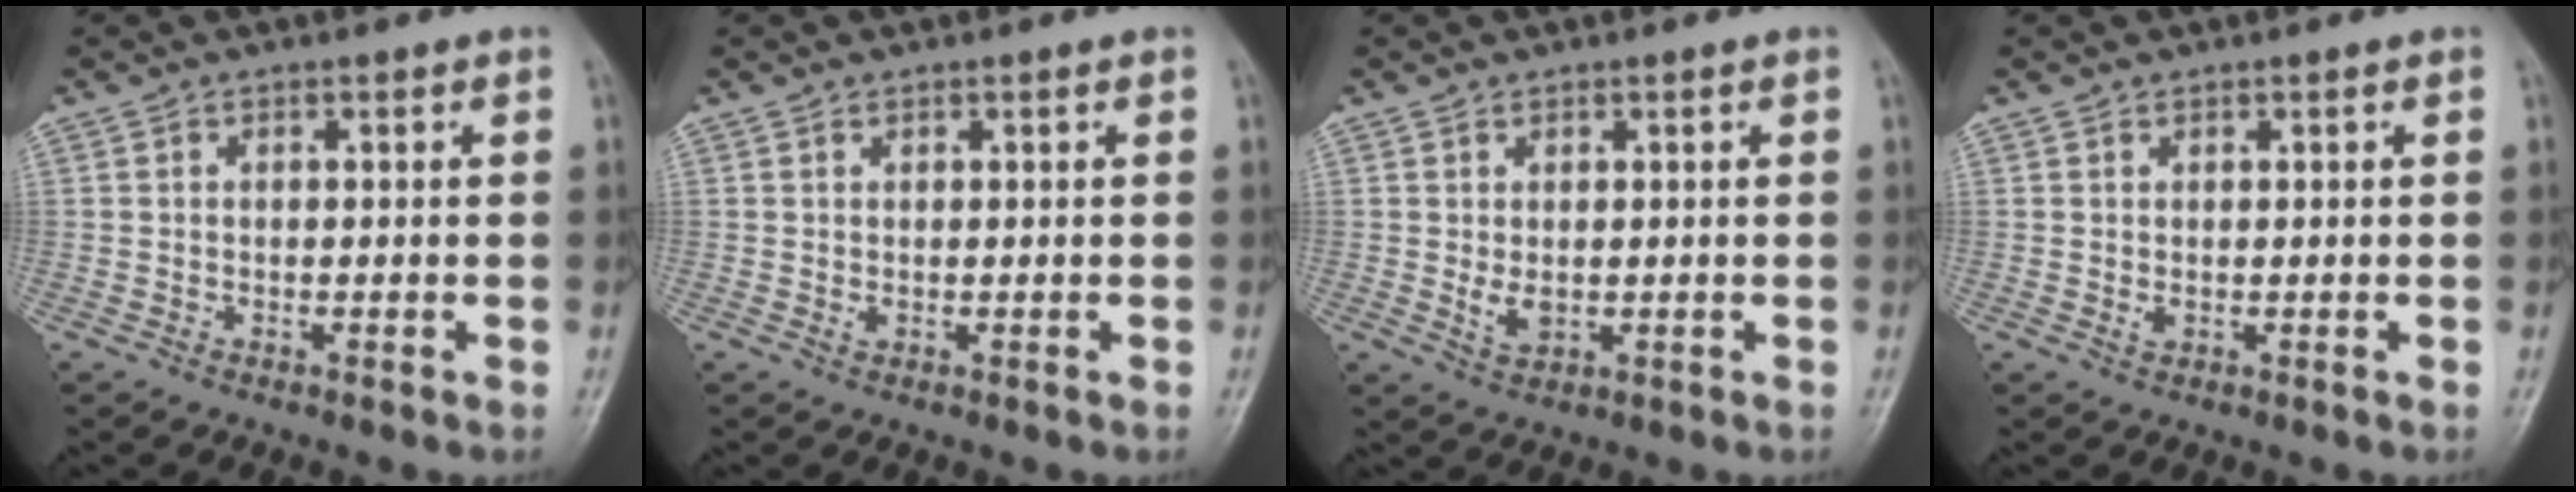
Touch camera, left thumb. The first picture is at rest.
{"total": 0.7, "force": [0.2, 0.5, 0.4], "torque": [-0.001, -0.001, 0.004]}
{"total": 2.8, "force": [0.1, 1.9, 2.1], "torque": [-0.028, -0.009, 0.006]}
{"total": 0.9, "force": [0.2, 0.7, 0.6], "torque": [-0.004, -0.003, 0.005]}